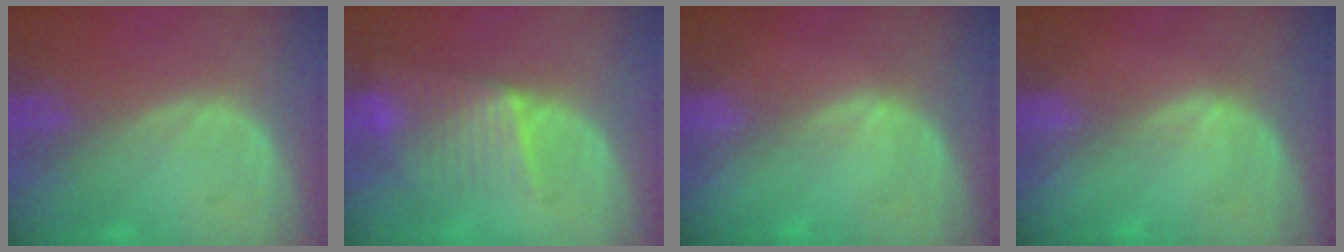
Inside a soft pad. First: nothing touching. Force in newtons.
{"total": 6.3, "press": 6.3, "slide": 0.8}
{"total": 1.2, "press": 0.7, "slide": 0.9}
{"total": 1.2, "press": 0.7, "slide": 0.9}